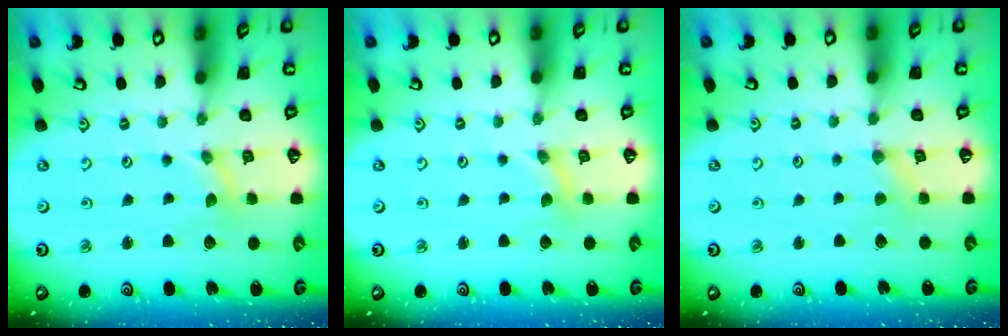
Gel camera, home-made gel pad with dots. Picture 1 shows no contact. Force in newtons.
{"total": 0.0}
{"total": 1.8, "press": 1.8, "slide": 0.3}